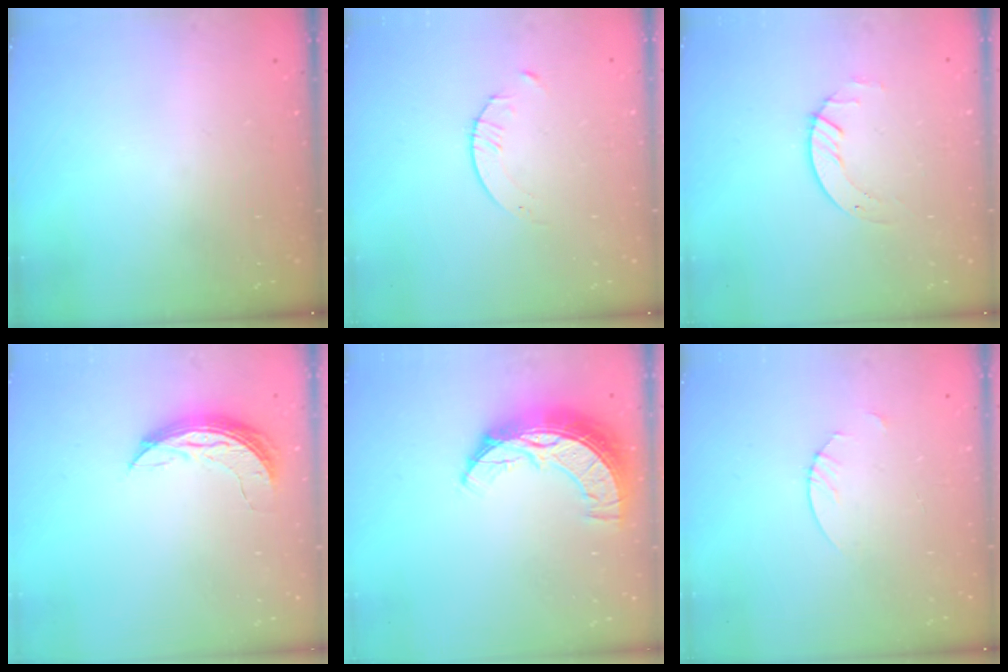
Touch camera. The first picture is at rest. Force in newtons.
{"total": 2.1, "press": 2.1, "slide": 0.3}
{"total": 2.6, "press": 2.6, "slide": 0.3}
{"total": 7.2, "press": 7.2, "slide": 0.7}
{"total": 13.4, "press": 13.3, "slide": 0.9}
{"total": 1.8, "press": 1.8, "slide": 0.2}